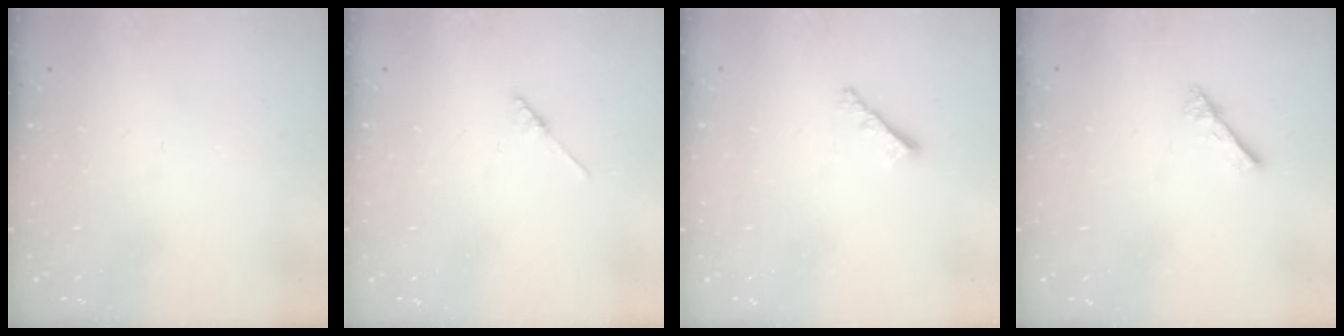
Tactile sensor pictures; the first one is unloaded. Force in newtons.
{"total": 2.1, "press": 2.1, "slide": 0.1}
{"total": 2.2, "press": 2.2, "slide": 0.5}
{"total": 1.8, "press": 1.8, "slide": 0.1}